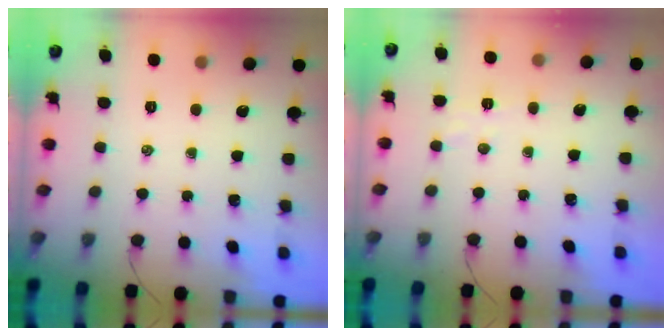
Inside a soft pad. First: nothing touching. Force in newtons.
{"total": 2.9, "press": 2.9, "slide": 0.7}